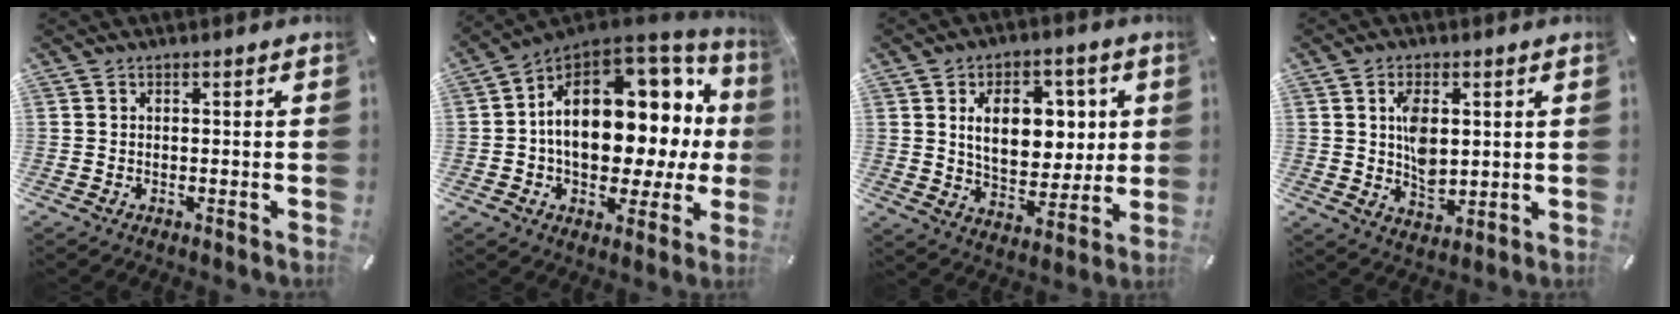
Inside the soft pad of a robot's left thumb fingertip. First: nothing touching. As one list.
[{"total": 19.9, "force": [3.0, 12.6, 15.1], "torque": [-0.225, -0.031, 0.056]}, {"total": 14.2, "force": [3.9, 9.7, 9.7], "torque": [-0.140, 0.002, 0.069]}, {"total": 7.6, "force": [1.5, 4.8, 5.6], "torque": [-0.092, -0.006, 0.023]}]